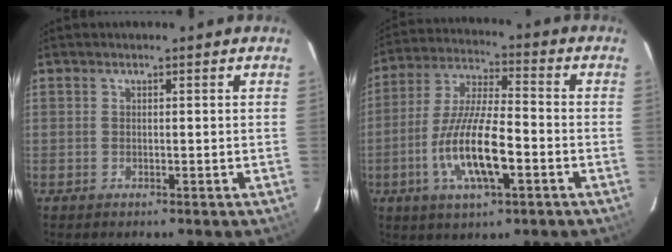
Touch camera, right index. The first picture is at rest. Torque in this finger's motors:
{"motor_torque": [1.21, -0.93, 1.06, 0.21]}